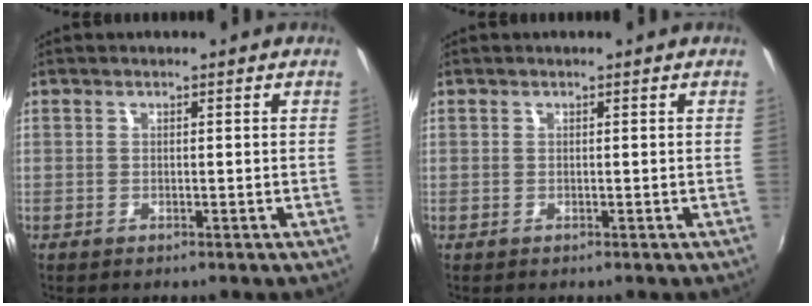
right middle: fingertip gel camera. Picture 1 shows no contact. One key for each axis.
{"total": 0.0}